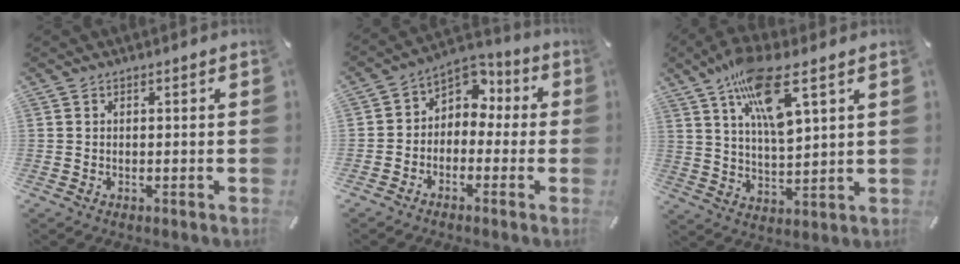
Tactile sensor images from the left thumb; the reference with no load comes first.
{"total": 6.1, "force": [0.5, 5.8, 1.7], "torque": [-0.030, -0.008, 0.007]}
{"total": 13.9, "force": [8.2, 4.5, 10.3], "torque": [-0.190, -0.023, 0.141]}